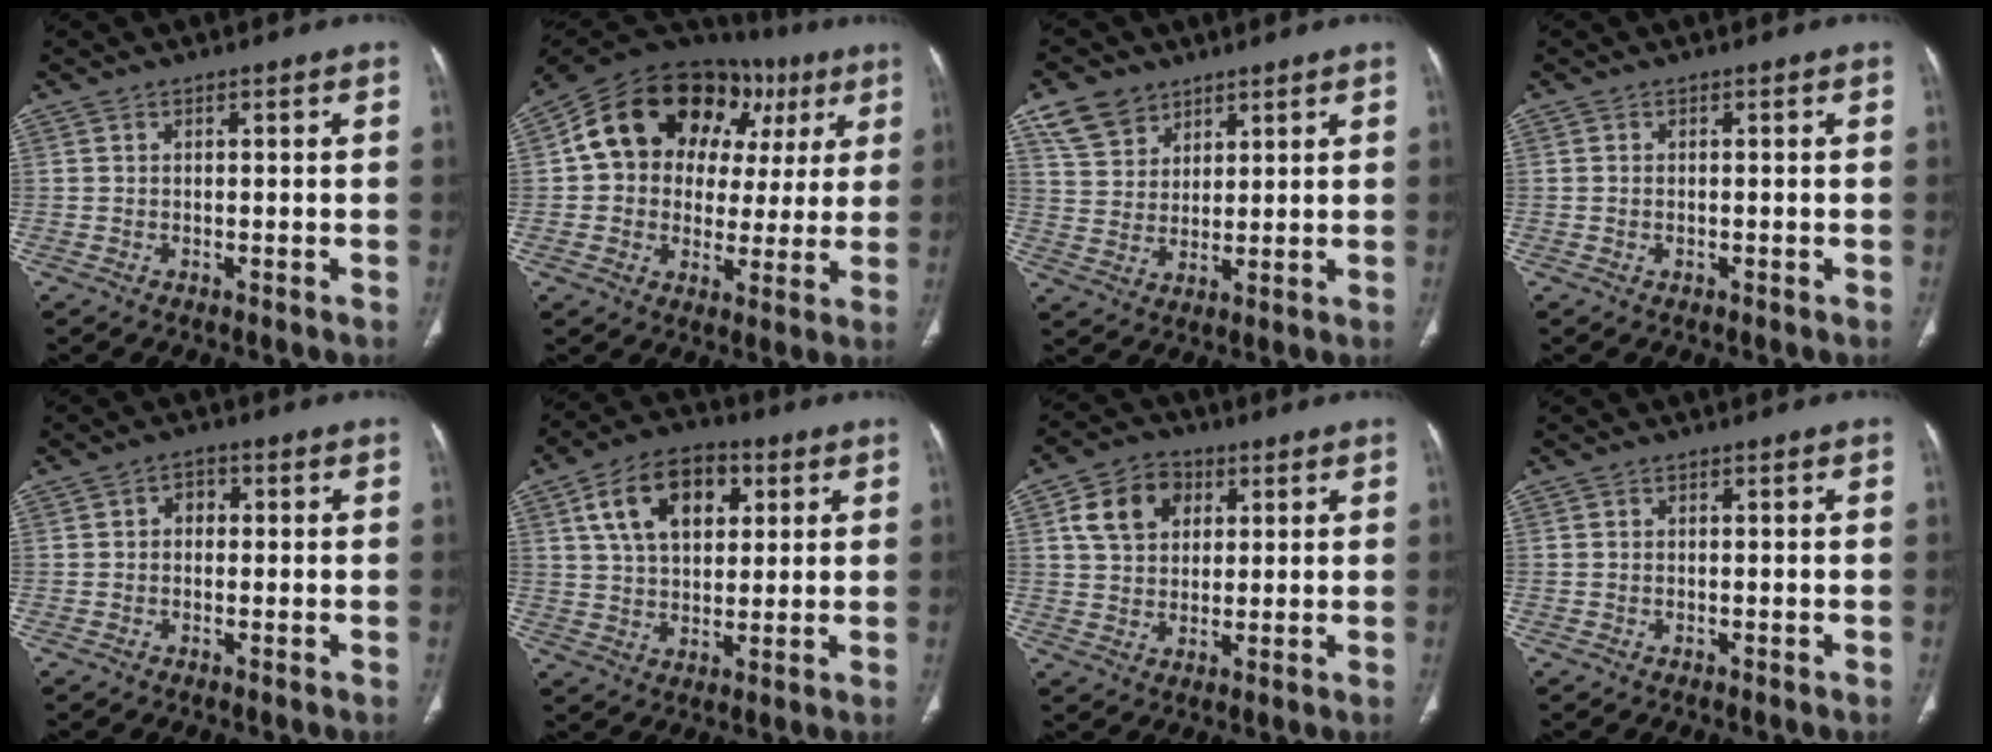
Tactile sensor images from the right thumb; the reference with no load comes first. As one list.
[{"total": 23.4, "force": [7.7, 16.8, 14.4], "torque": [-0.169, 0.042, 0.118]}, {"total": 8.0, "force": [5.1, 5.6, 2.6], "torque": [-0.030, -0.018, 0.106]}, {"total": 0.6, "force": [-0.1, 0.4, 0.4], "torque": [-0.013, 0.003, 0.000]}, {"total": 2.5, "force": [0.1, 2.0, 1.5], "torque": [-0.009, 0.011, -0.003]}, {"total": 14.1, "force": [5.0, 8.9, 9.7], "torque": [-0.138, -0.001, 0.085]}, {"total": 9.5, "force": [3.4, 7.3, 5.1], "torque": [-0.066, 0.000, 0.057]}, {"total": 0.0}]